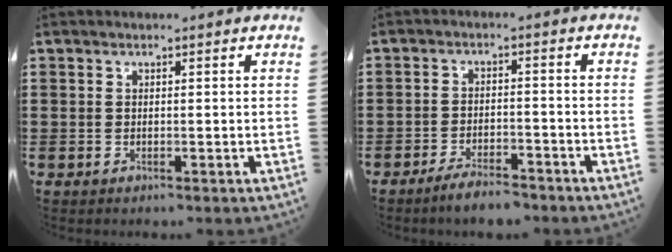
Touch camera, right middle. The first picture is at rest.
{"total": 3.9, "force": [-3.5, 0.5, 1.5], "torque": [-0.024, 0.006, -0.070]}